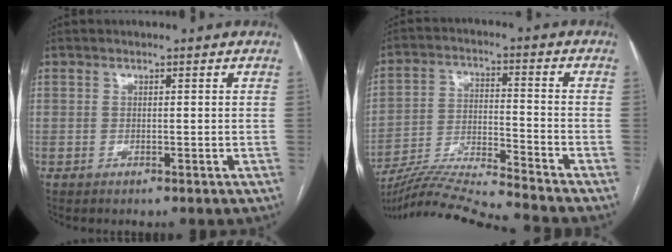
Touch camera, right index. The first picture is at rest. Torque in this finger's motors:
{"motor_torque": [-0.32, -0.94, 0.02, 0.05]}